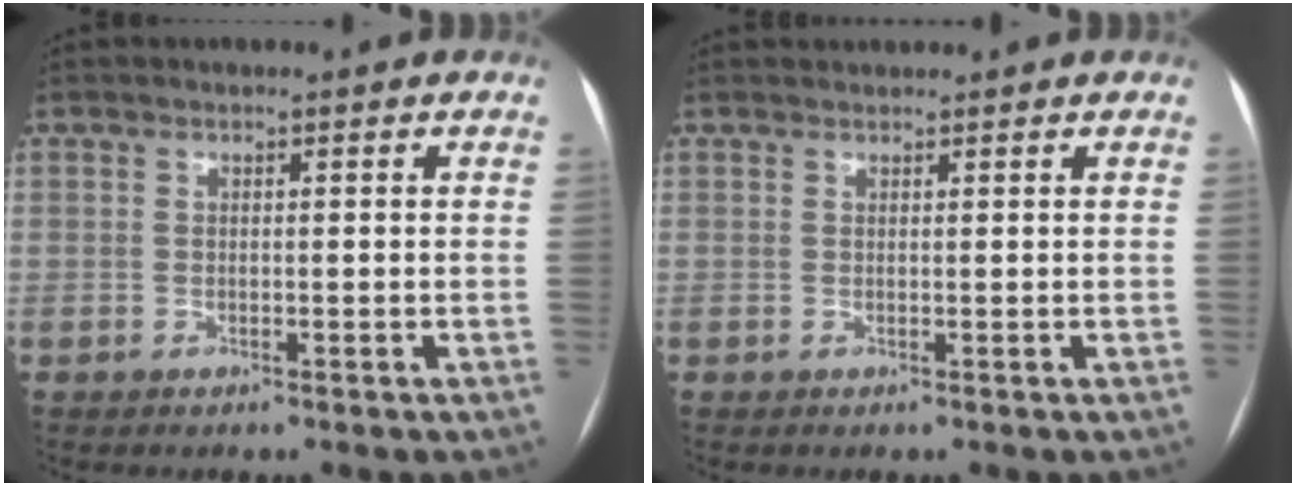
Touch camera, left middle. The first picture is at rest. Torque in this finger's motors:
{"motor_torque": [-0.39, -0.15, -0.20, -0.03]}